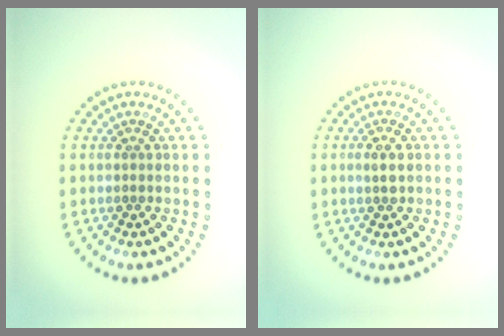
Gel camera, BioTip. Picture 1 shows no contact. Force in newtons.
{"total": 1.3, "press": 1.3, "slide": 0.2}